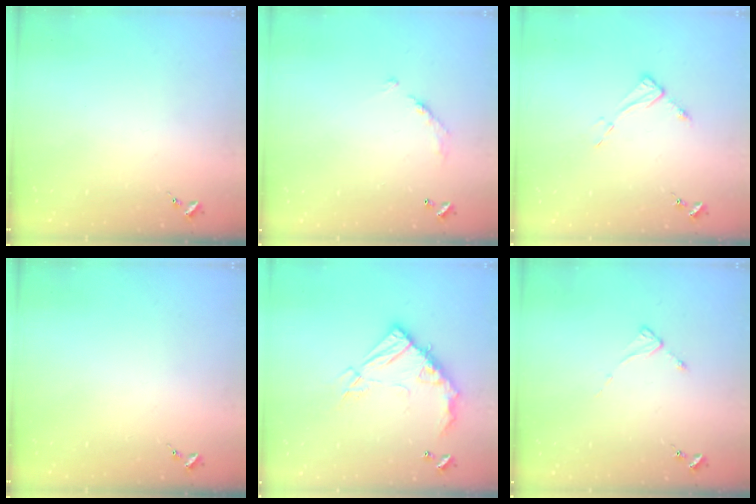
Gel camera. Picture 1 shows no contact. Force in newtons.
{"total": 6.5, "press": 6.5, "slide": 0.4}
{"total": 6.5, "press": 6.5, "slide": 0.5}
{"total": 0.0}
{"total": 17.2, "press": 17.1, "slide": 1.7}
{"total": 2.3, "press": 2.3, "slide": 0.3}